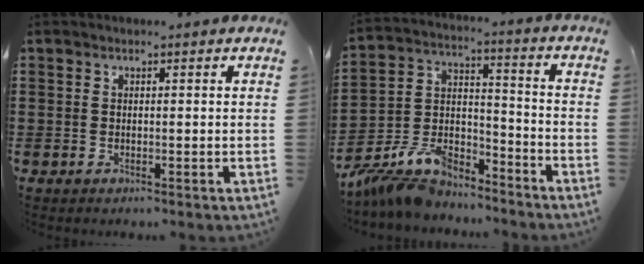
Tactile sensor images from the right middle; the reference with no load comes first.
{"total": 9.2, "force": [-8.3, 2.9, 2.7], "torque": [-0.073, 0.015, -0.169]}